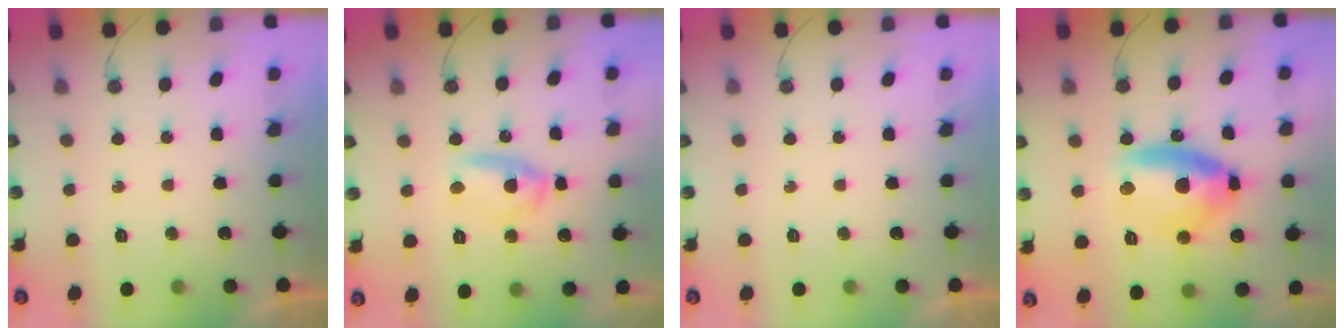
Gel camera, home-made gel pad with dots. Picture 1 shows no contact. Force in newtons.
{"total": 9.8, "press": 9.7, "slide": 0.7}
{"total": 0.0}
{"total": 14.4, "press": 14.2, "slide": 2.4}